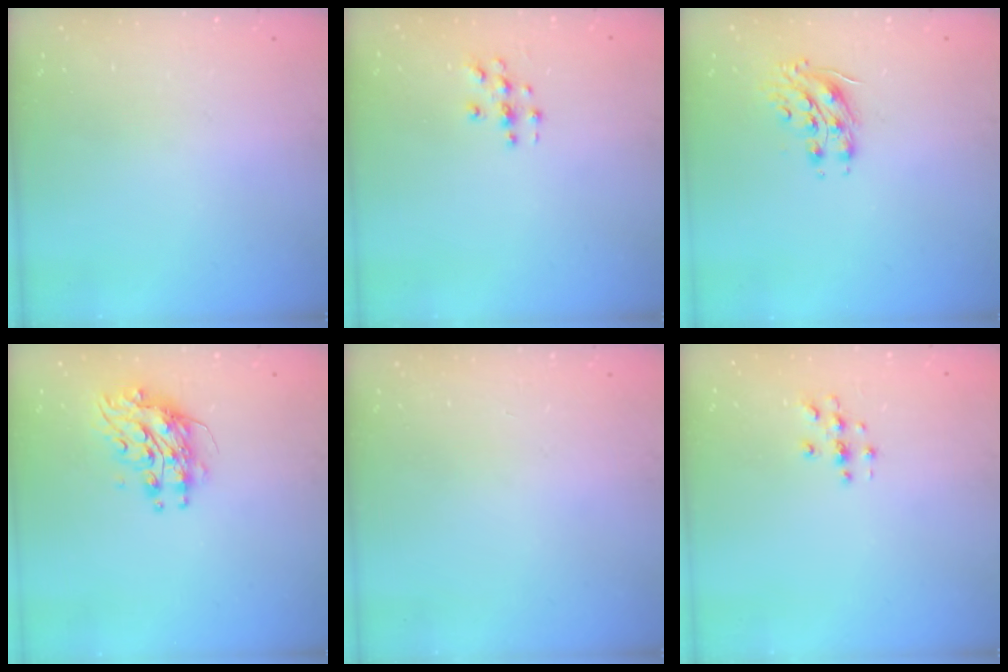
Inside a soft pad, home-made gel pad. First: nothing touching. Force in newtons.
{"total": 3.0, "press": 3.0, "slide": 0.1}
{"total": 8.2, "press": 8.2, "slide": 0.4}
{"total": 8.9, "press": 8.9, "slide": 0.5}
{"total": 0.0}
{"total": 2.7, "press": 2.7, "slide": 0.3}